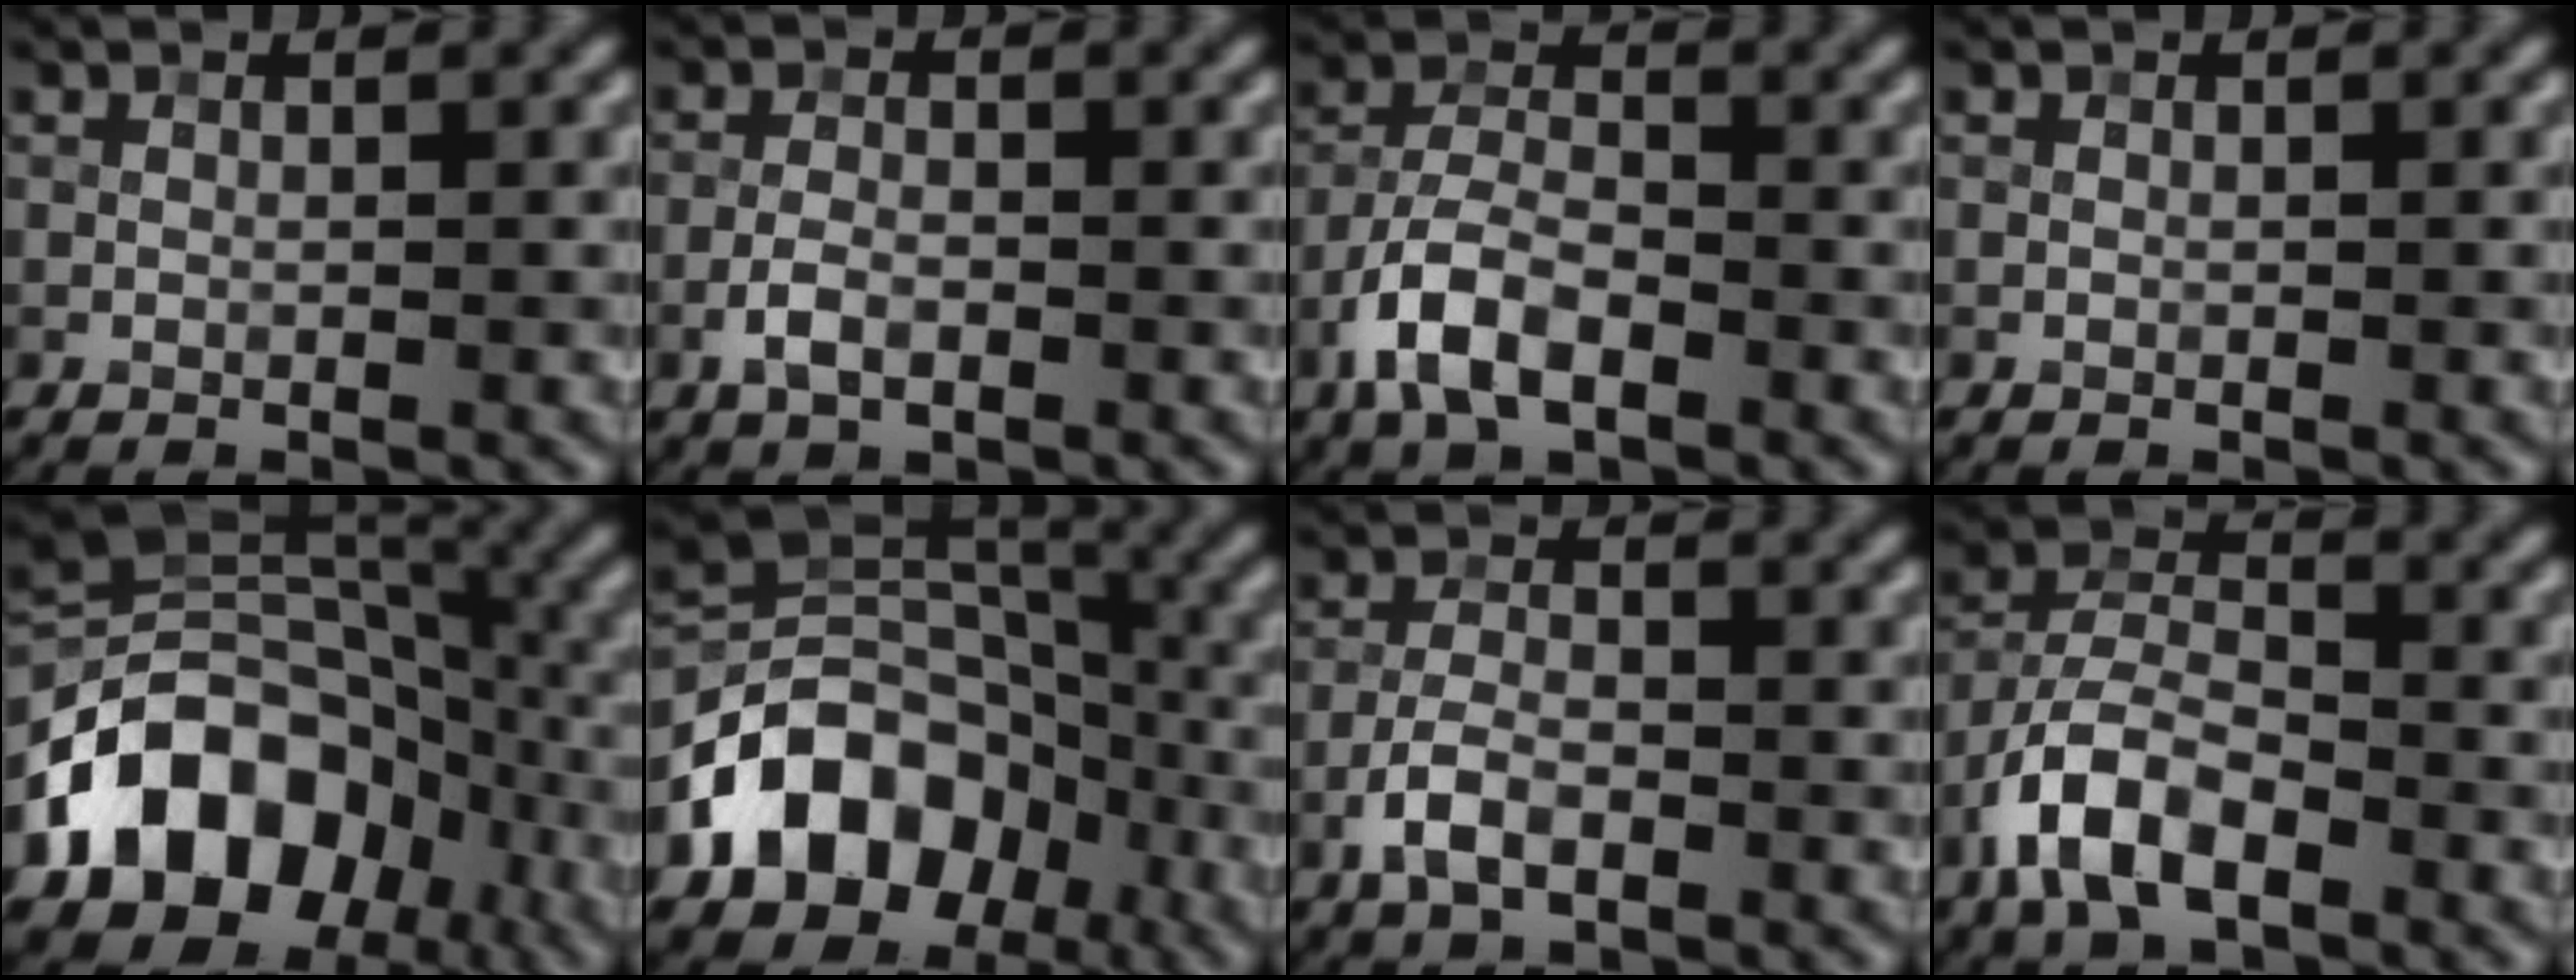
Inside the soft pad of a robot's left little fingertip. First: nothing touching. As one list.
[{"total": 2.4, "force": [-1.0, 1.1, 1.8], "torque": [-0.032, 0.004, -0.023]}, {"total": 5.7, "force": [-2.8, 2.7, 4.2], "torque": [-0.078, 0.004, -0.062]}, {"total": 0.0}, {"total": 12.1, "force": [-5.1, 8.7, 6.6], "torque": [-0.101, 0.011, -0.101]}, {"total": 10.4, "force": [-4.5, 7.6, 5.4], "torque": [-0.071, 0.008, -0.087]}, {"total": 3.5, "force": [-1.7, 1.6, 2.6], "torque": [-0.050, 0.003, -0.037]}, {"total": 6.7, "force": [-3.5, 3.2, 4.7], "torque": [-0.083, 0.005, -0.076]}]